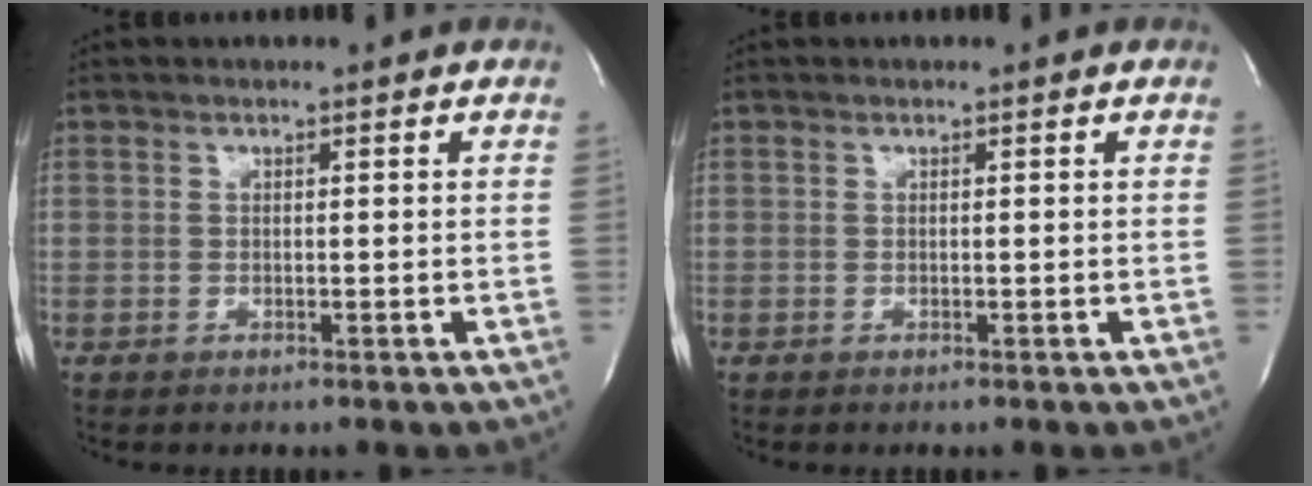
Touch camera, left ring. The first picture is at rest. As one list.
[{"total": 0.0}]